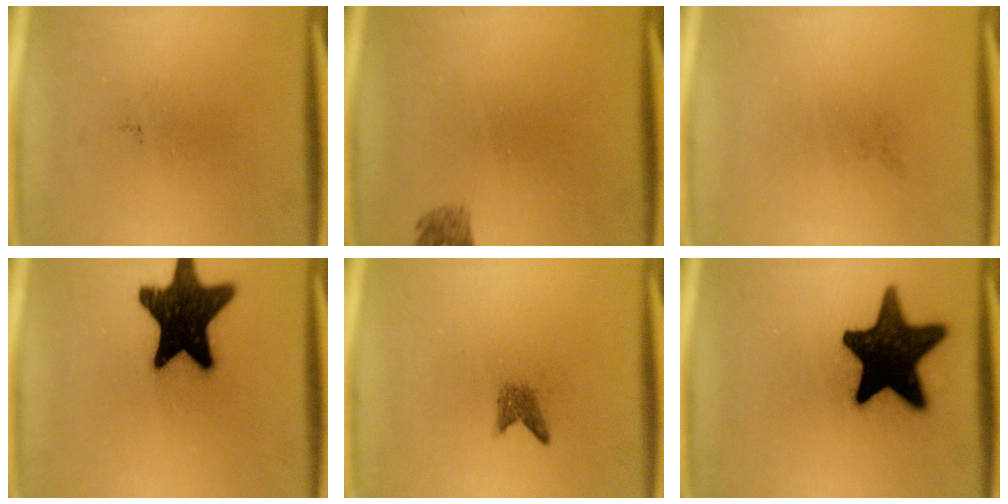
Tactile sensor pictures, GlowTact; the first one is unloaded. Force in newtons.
{"total": 1.4}
{"total": 0.0}
{"total": 19.6}
{"total": 1.7}
{"total": 19.4}